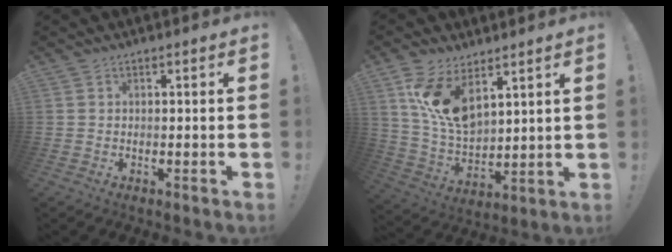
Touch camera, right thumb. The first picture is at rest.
{"total": 13.9, "force": [8.0, 7.2, 8.8], "torque": [-0.175, -0.050, 0.152]}